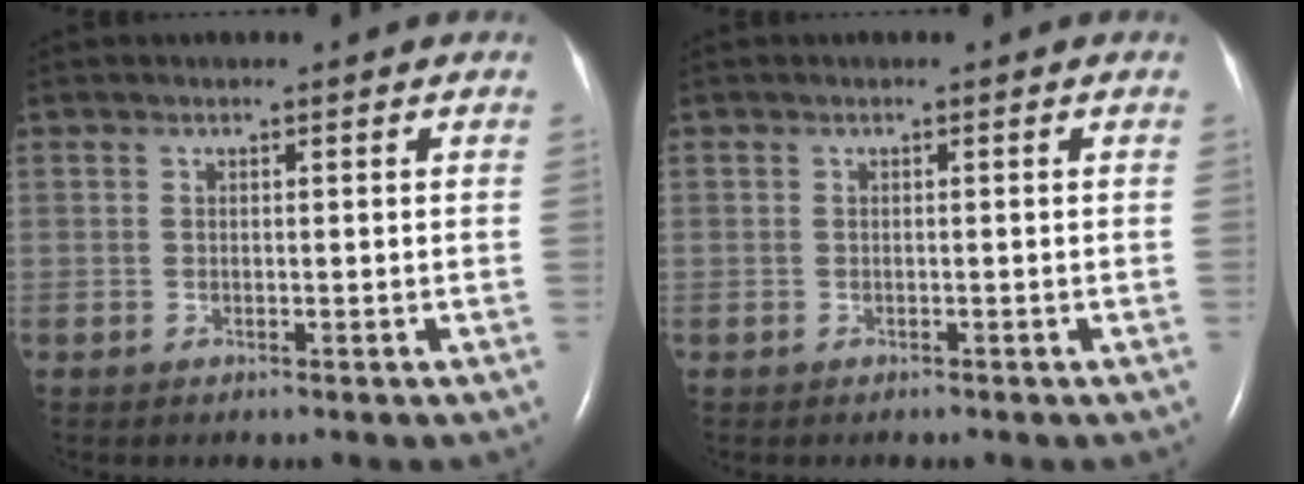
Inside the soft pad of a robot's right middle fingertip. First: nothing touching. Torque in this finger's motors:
{"motor_torque": [-0.35, 0.23, -0.14, -0.03]}